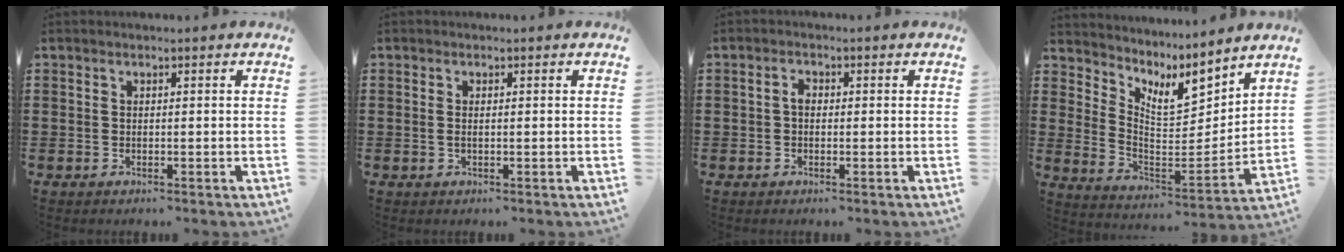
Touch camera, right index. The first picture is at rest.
{"total": 0.7, "force": [-0.1, 0.2, 0.7], "torque": [-0.015, -0.001, -0.002]}
{"total": 1.8, "force": [-0.2, 1.1, 1.5], "torque": [-0.036, 0.001, -0.007]}
{"total": 6.8, "force": [5.4, 2.7, 3.1], "torque": [-0.074, -0.052, 0.090]}